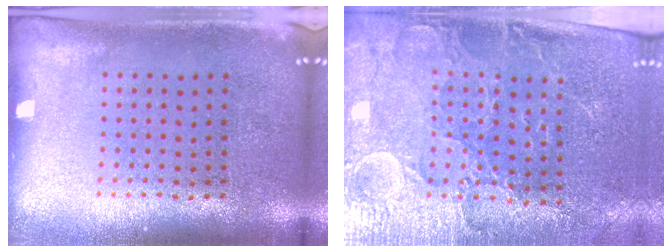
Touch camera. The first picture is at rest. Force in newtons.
{"total": 3.5, "press": 3.3, "slide": 1.1}